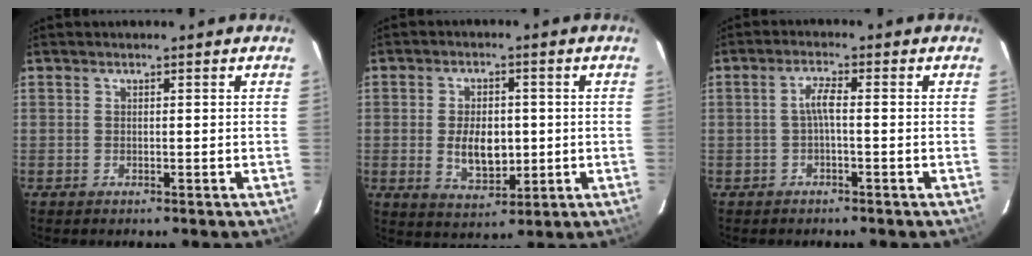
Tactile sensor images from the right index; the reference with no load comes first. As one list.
[{"total": 8.0, "force": [-0.6, 4.7, 6.5], "torque": [-0.121, -0.001, -0.001]}, {"total": 2.4, "force": [-0.5, 0.2, 2.4], "torque": [-0.046, 0.007, -0.008]}]